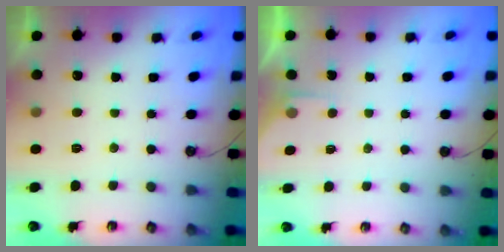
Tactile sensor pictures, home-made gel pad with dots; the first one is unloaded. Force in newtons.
{"total": 2.1, "press": 2.0, "slide": 0.3}